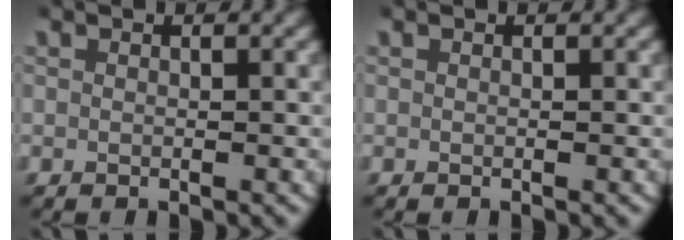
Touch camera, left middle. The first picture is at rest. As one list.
[{"total": 0.0}]